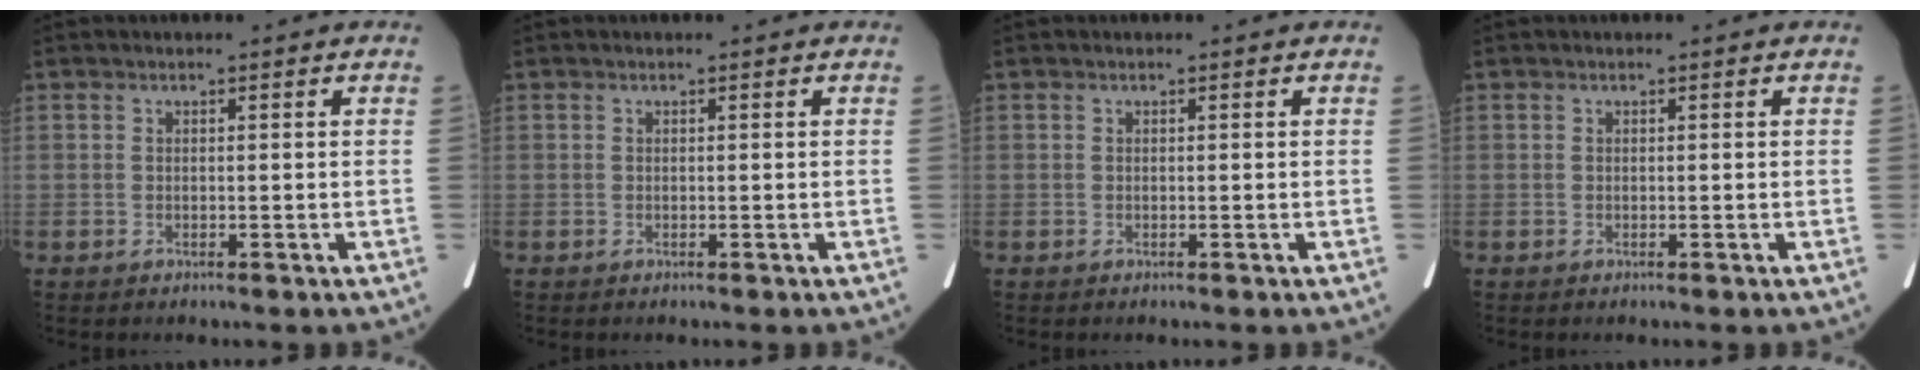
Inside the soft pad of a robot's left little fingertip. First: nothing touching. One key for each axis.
{"total": 0.0}
{"total": 0.0}
{"total": 0.0}